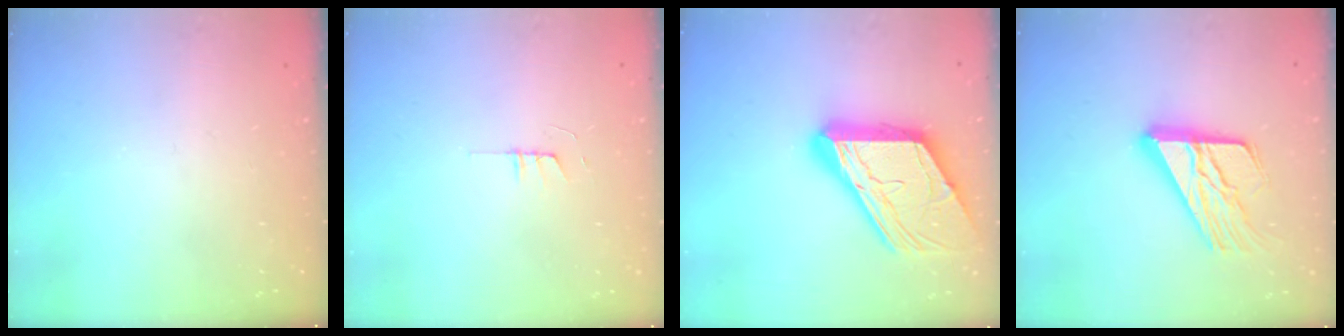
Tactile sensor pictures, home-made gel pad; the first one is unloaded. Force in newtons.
{"total": 3.7, "press": 3.7, "slide": 0.3}
{"total": 23.3, "press": 23.2, "slide": 2.2}
{"total": 18.2, "press": 18.1, "slide": 1.8}